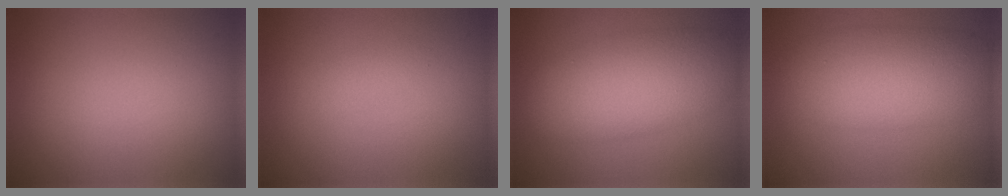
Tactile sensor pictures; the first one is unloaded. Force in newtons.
{"total": 1.0, "press": 1.0, "slide": 0.0}
{"total": 7.3, "press": 7.3, "slide": 0.3}
{"total": 7.4, "press": 7.4, "slide": 0.2}